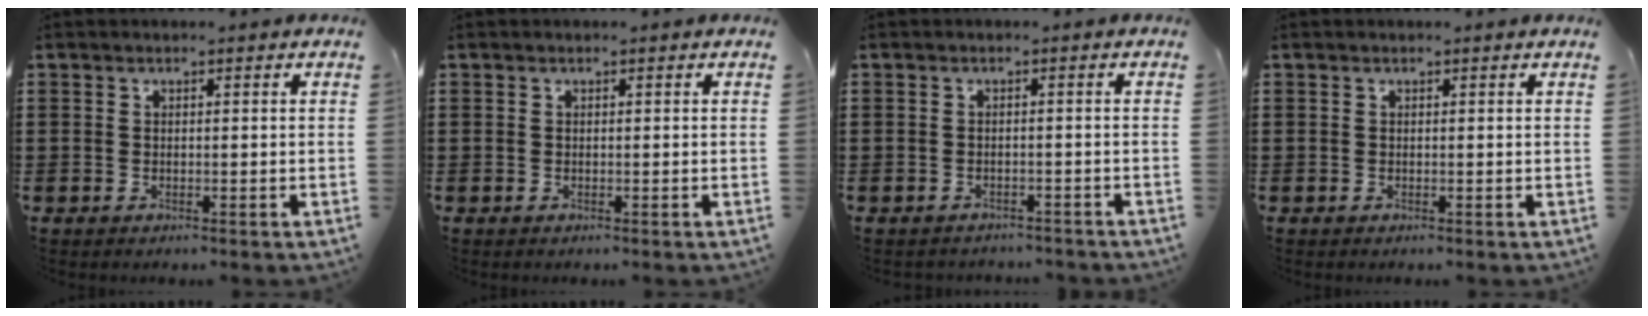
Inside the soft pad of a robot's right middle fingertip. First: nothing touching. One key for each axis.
{"total": 0.0}
{"total": 1.2, "fx": -1.1, "fy": 0.2, "fz": 0.0, "tx": -0.004, "ty": 0.002, "tz": -0.025}
{"total": 0.0}